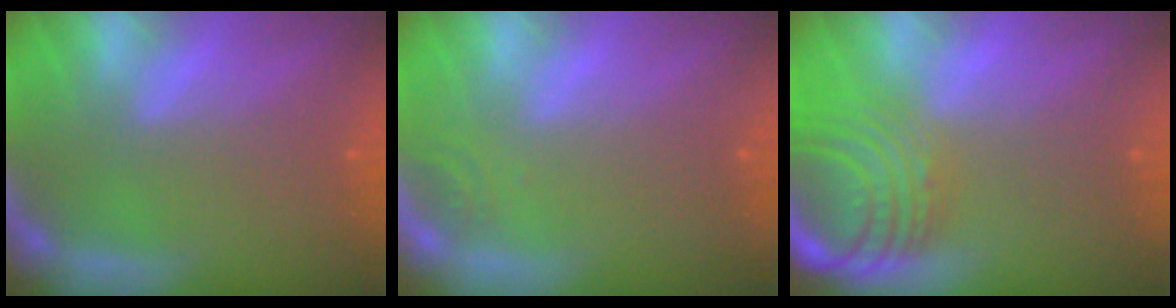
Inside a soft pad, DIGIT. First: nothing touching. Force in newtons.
{"total": 1.0}
{"total": 9.1}